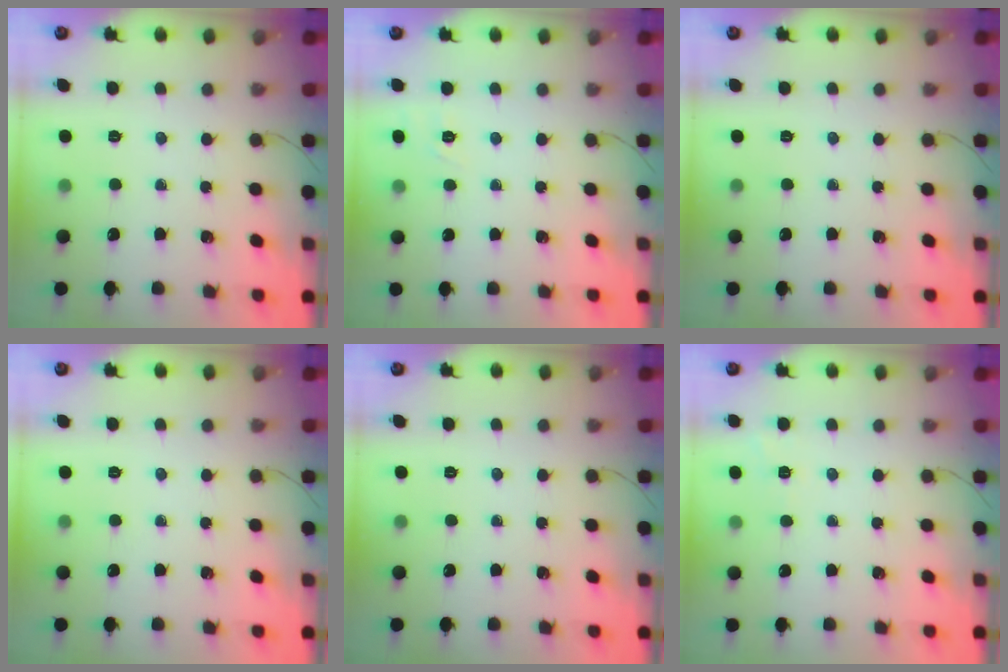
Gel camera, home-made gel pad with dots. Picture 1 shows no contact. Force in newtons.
{"total": 1.7, "press": 0.3, "slide": 1.6}
{"total": 0.0}
{"total": 0.0}
{"total": 0.0}
{"total": 1.8, "press": 1.1, "slide": 1.4}